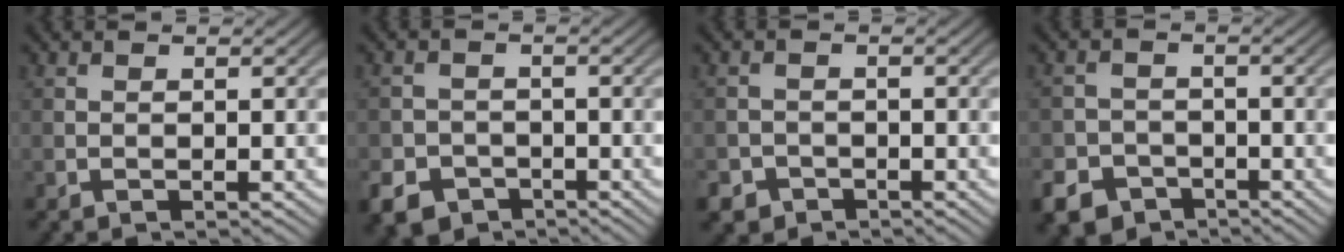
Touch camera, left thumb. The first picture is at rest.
{"total": 5.7, "force": [-3.4, 4.2, 1.7], "torque": [-0.035, -0.007, -0.068]}
{"total": 2.6, "force": [-1.8, 1.8, 0.4], "torque": [-0.005, 0.000, -0.036]}
{"total": 6.4, "force": [-4.2, 4.5, 1.6], "torque": [-0.026, -0.012, -0.083]}